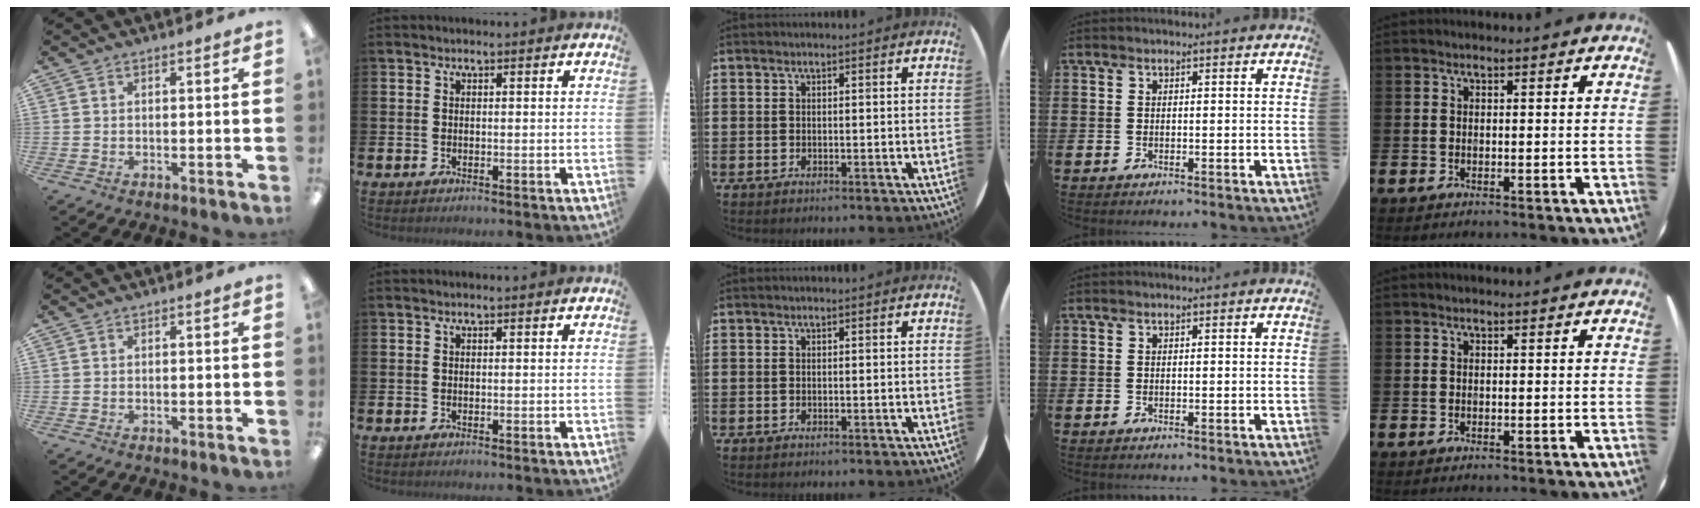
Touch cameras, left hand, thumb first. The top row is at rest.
{}